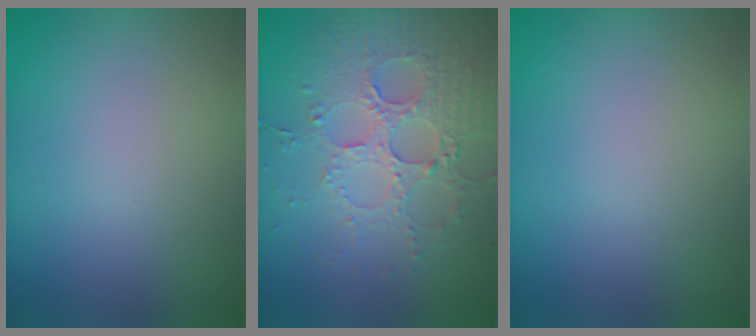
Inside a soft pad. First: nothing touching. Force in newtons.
{"total": 4.1, "press": 3.9, "slide": 1.3}
{"total": 0.0}